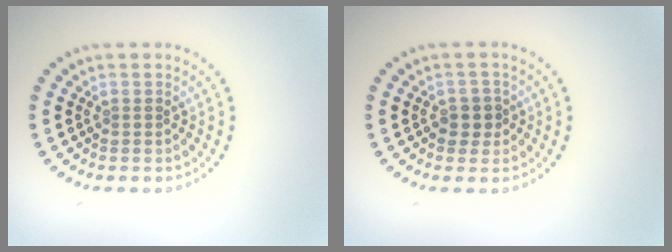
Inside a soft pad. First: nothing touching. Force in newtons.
{"total": 1.5, "press": 1.4, "slide": 0.6}